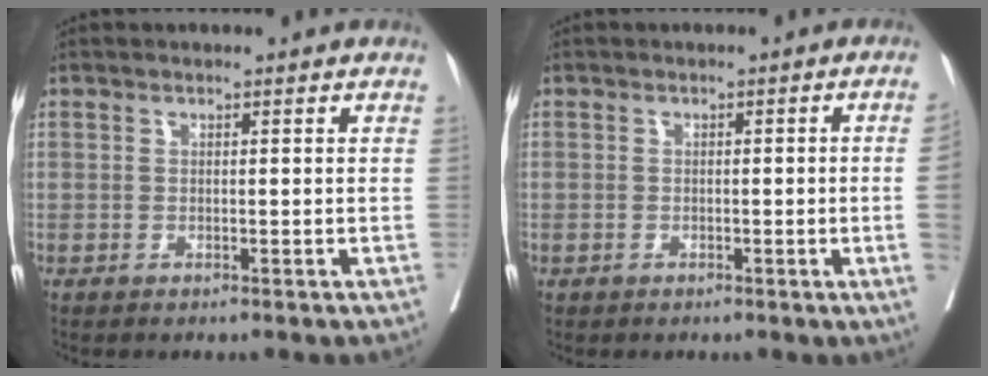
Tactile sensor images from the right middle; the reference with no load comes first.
{"total": 2.9, "force": [-0.5, -0.5, 2.8], "torque": [-0.037, 0.003, -0.002]}